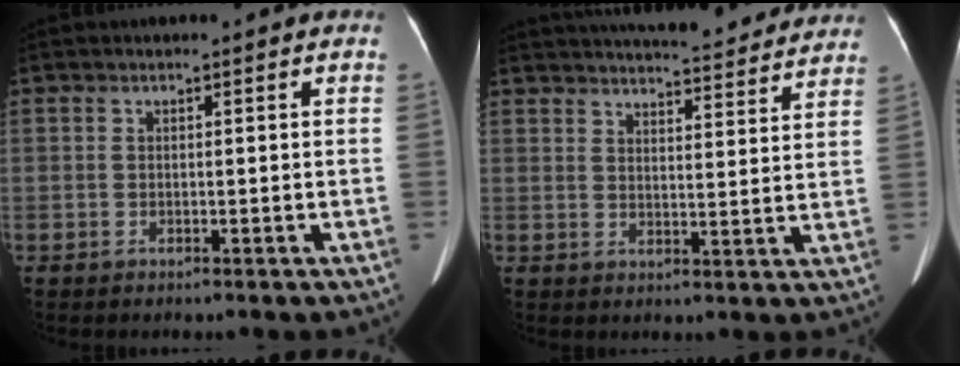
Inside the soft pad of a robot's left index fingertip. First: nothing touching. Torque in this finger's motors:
{"motor_torque": [0.78, -1.16, 0.32, 0.09]}